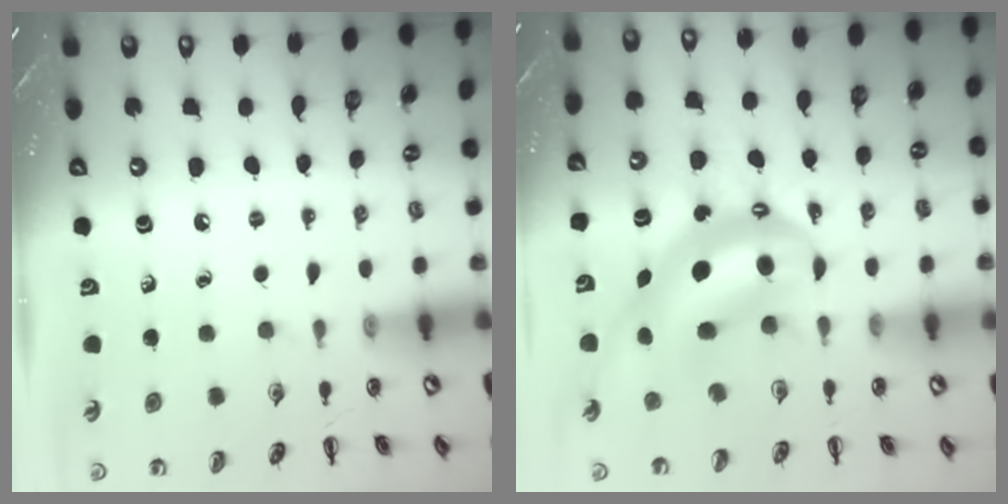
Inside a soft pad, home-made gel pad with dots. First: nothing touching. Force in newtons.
{"total": 8.8, "press": 8.6, "slide": 2.2}